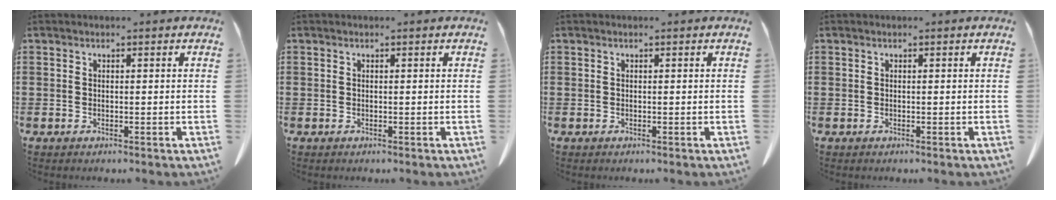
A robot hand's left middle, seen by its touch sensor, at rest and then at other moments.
{"total": 0.0}
{"total": 0.0}
{"total": 0.0}